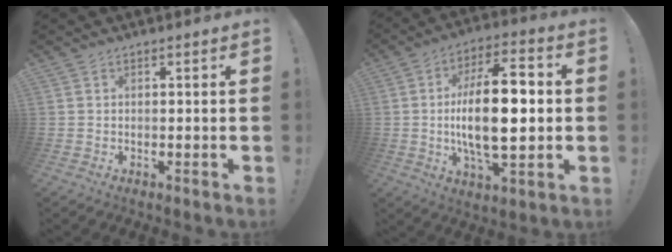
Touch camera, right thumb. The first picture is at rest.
{"total": 19.4, "force": [-0.6, 7.6, 17.8], "torque": [-0.314, 0.001, -0.019]}